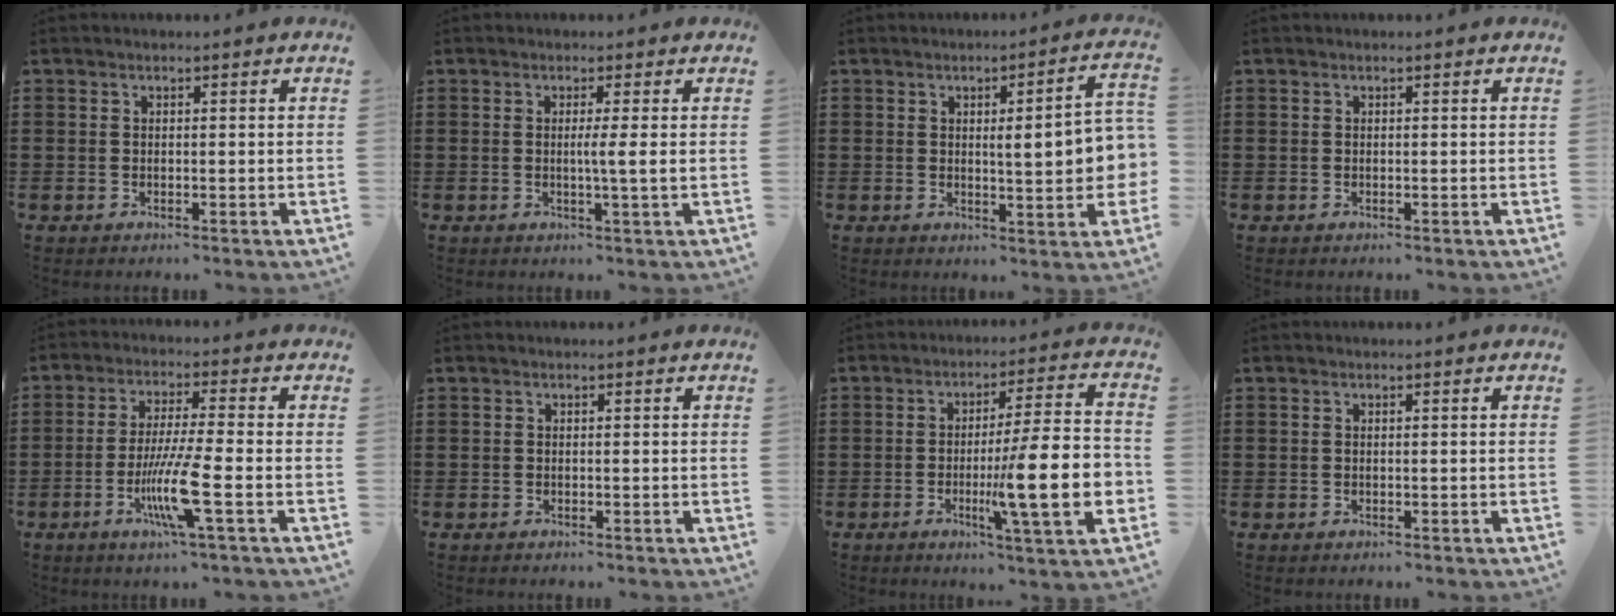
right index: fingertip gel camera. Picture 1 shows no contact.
{"total": 3.0, "force": [0.1, -0.6, 2.9], "torque": [-0.053, -0.008, -0.003]}
{"total": 8.0, "force": [0.7, 1.4, 7.9], "torque": [-0.108, -0.013, 0.004]}
{"total": 0.0}
{"total": 9.1, "force": [-3.2, 0.2, 8.6], "torque": [-0.175, -0.021, -0.063]}
{"total": 0.0}
{"total": 15.4, "force": [-3.2, 2.3, 14.9], "torque": [-0.235, -0.009, -0.054]}
{"total": 0.0}